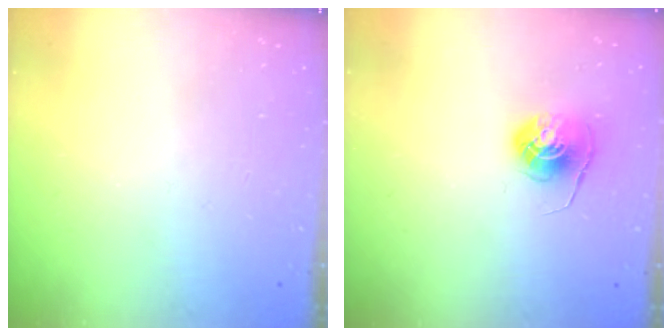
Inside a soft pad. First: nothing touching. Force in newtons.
{"total": 6.0, "press": 6.0, "slide": 0.4}